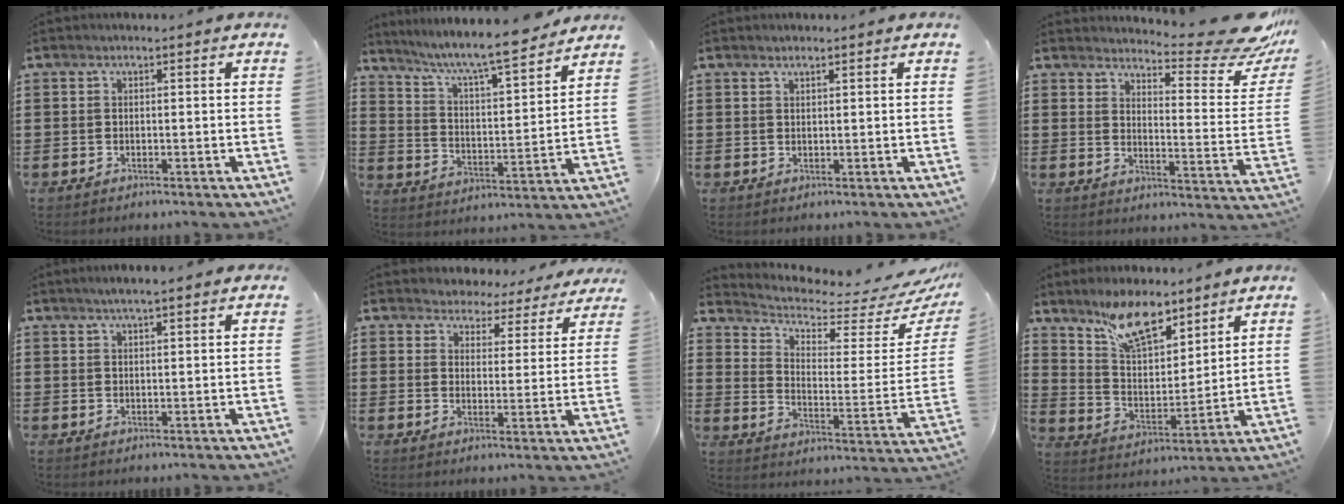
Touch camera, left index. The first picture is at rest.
{"total": 7.6, "force": [6.8, 0.1, 3.4], "torque": [-0.093, -0.044, 0.111]}
{"total": 0.8, "force": [0.7, 0.1, 0.3], "torque": [-0.007, -0.001, 0.013]}
{"total": 9.4, "force": [8.4, 1.2, 4.1], "torque": [-0.058, -0.072, 0.141]}
{"total": 2.5, "force": [1.9, 0.2, 1.5], "torque": [-0.032, 0.006, 0.034]}
{"total": 4.4, "force": [4.3, 1.1, -0.3], "torque": [-0.022, -0.027, 0.075]}
{"total": 4.6, "force": [4.0, 1.4, 1.7], "torque": [-0.061, -0.041, 0.066]}
{"total": 9.7, "force": [7.7, 3.3, 5.0], "torque": [-0.115, -0.027, 0.139]}